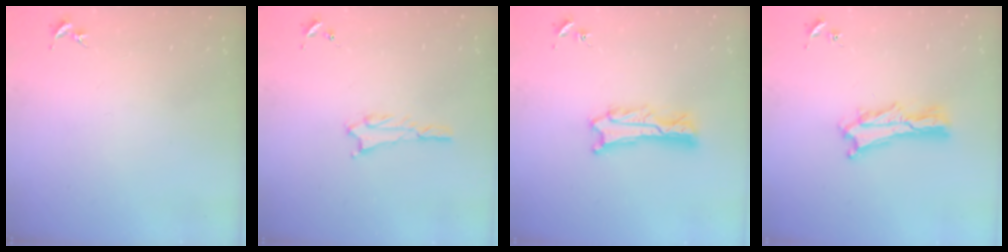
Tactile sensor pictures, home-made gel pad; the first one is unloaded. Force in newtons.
{"total": 1.8, "press": 1.8, "slide": 0.2}
{"total": 2.2, "press": 2.2, "slide": 0.2}
{"total": 3.4, "press": 3.4, "slide": 0.3}